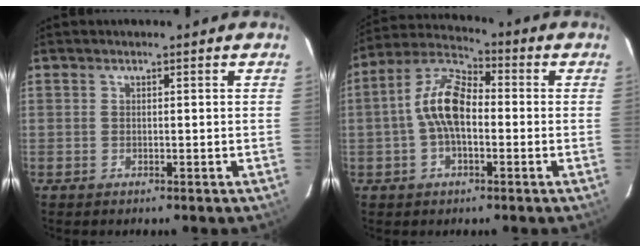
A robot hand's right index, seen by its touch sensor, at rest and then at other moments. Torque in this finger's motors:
{"motor_torque": [1.94, -0.06, 1.00, 0.21]}